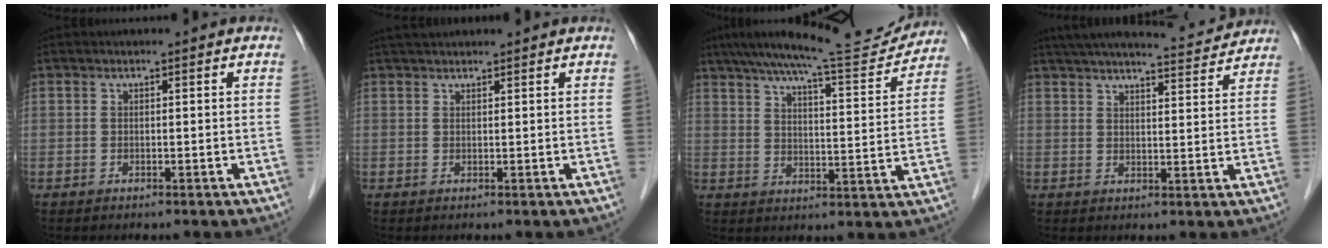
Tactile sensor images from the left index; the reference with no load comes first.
{"total": 3.7, "force": [3.5, 0.5, 1.3], "torque": [-0.017, 0.035, 0.058]}
{"total": 15.5, "force": [14.4, 0.9, 5.7], "torque": [-0.092, -0.005, 0.204]}
{"total": 14.6, "force": [13.6, 1.5, 5.2], "torque": [-0.082, 0.018, 0.185]}